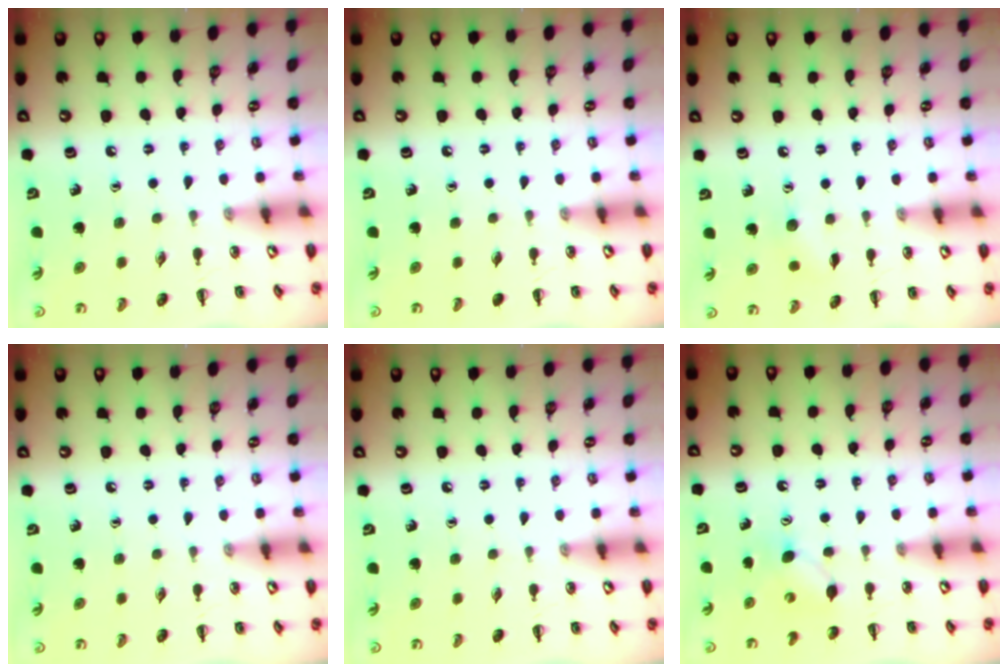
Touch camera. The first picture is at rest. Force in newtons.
{"total": 0.0}
{"total": 5.0, "press": 4.8, "slide": 1.2}
{"total": 0.0}
{"total": 0.0}
{"total": 4.1, "press": 3.9, "slide": 1.2}